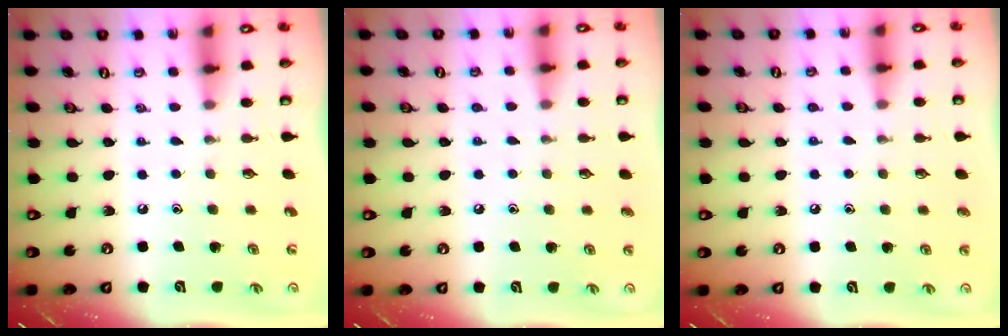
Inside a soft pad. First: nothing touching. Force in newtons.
{"total": 2.3, "press": 2.3, "slide": 0.2}
{"total": 4.2, "press": 4.0, "slide": 1.0}